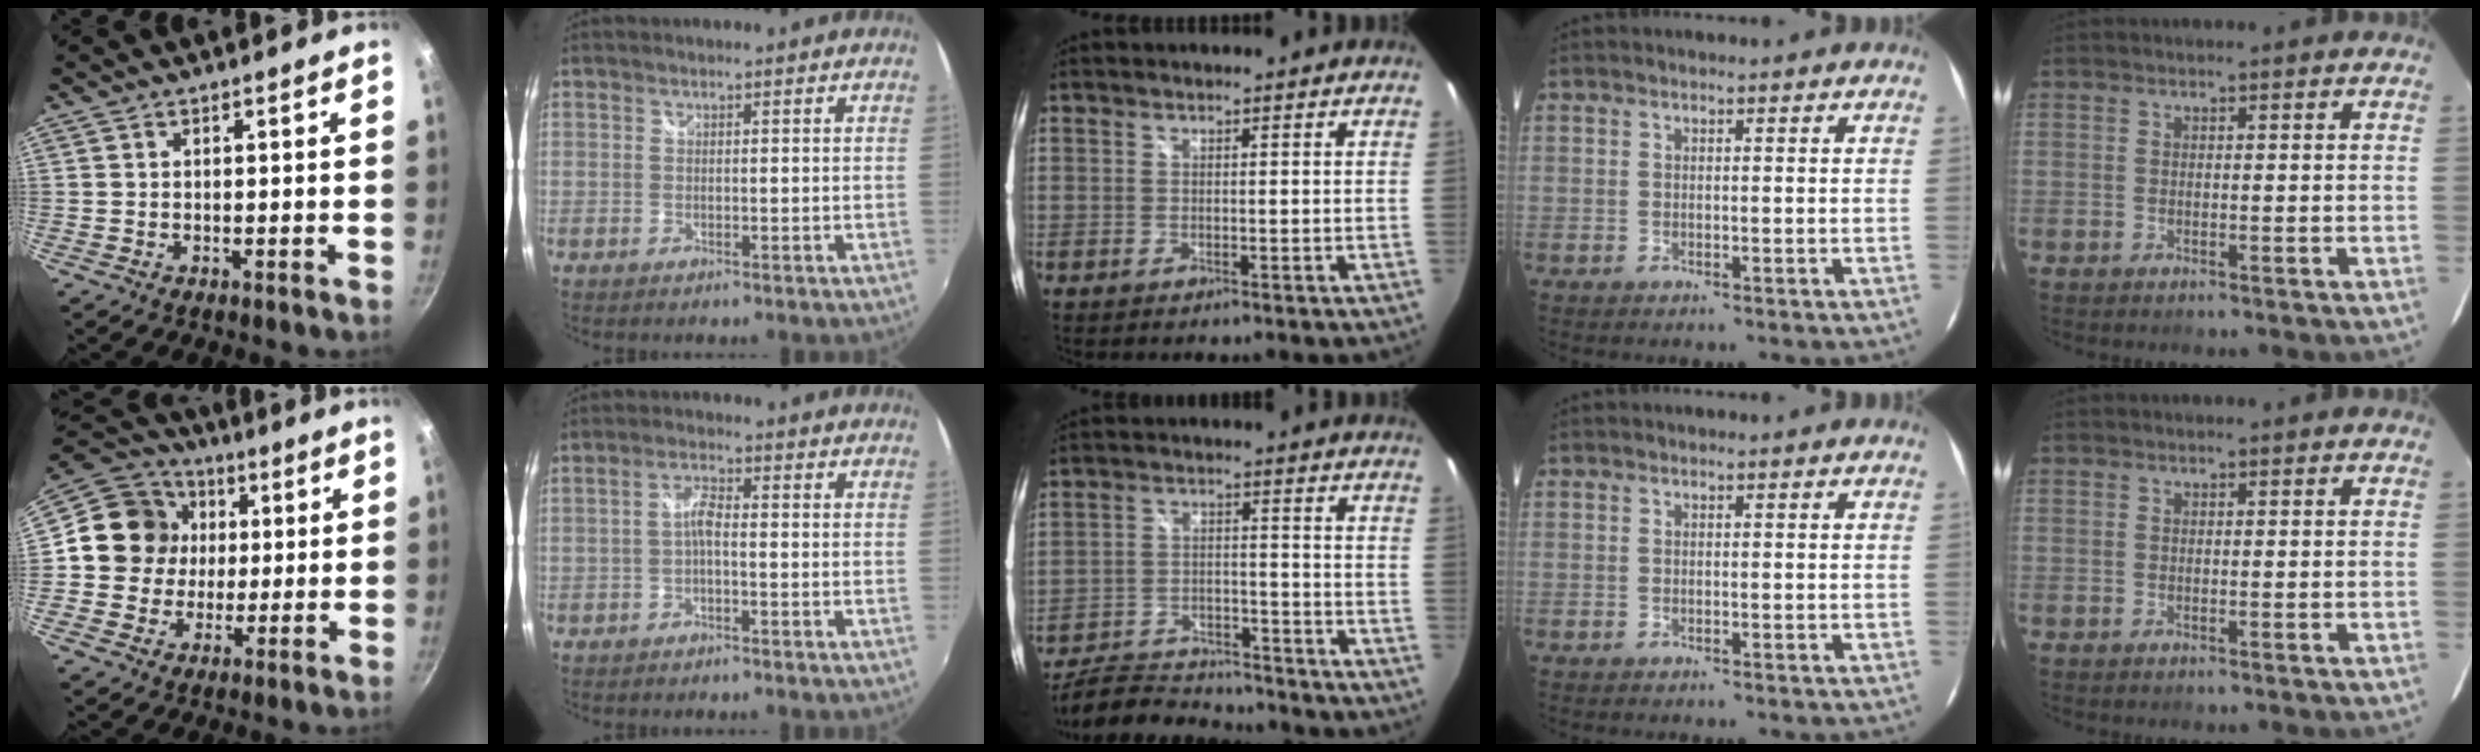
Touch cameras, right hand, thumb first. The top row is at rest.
{"thumb": {"total": 13.8, "force": [1.4, 12.8, 4.9], "torque": [-0.054, 0.021, 0.009]}, "index": {"total": 2.7, "force": [-1.0, 0.6, 2.4], "torque": [-0.053, 0.008, -0.021]}, "middle": {"total": 14.6, "force": [-13.2, 3.8, 5.1], "torque": [-0.119, -0.006, -0.207]}}